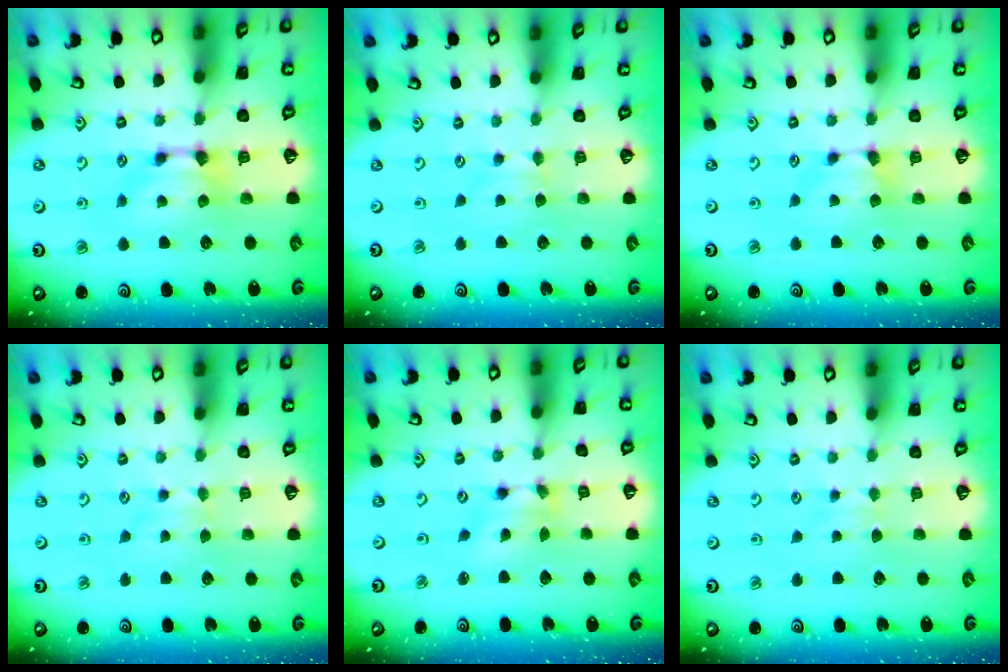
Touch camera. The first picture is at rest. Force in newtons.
{"total": 1.6, "press": 1.5, "slide": 0.5}
{"total": 1.0, "press": 0.9, "slide": 0.3}
{"total": 2.5, "press": 2.4, "slide": 0.5}
{"total": 2.0, "press": 1.2, "slide": 1.5}
{"total": 2.6, "press": 2.6, "slide": 0.4}